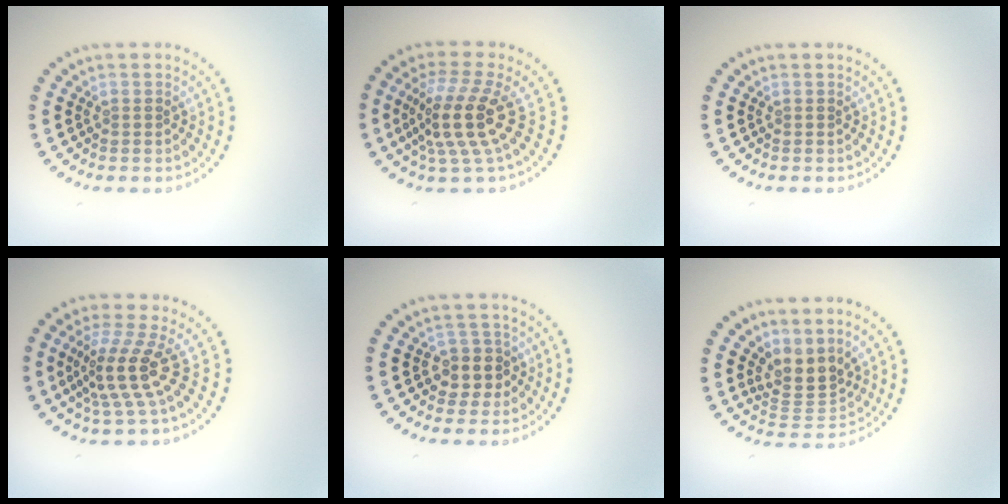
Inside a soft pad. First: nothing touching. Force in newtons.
{"total": 4.9, "press": 3.6, "slide": 3.3}
{"total": 0.0}
{"total": 4.1, "press": 2.7, "slide": 3.0}
{"total": 2.6, "press": 2.3, "slide": 1.1}
{"total": 3.2, "press": 2.3, "slide": 2.1}